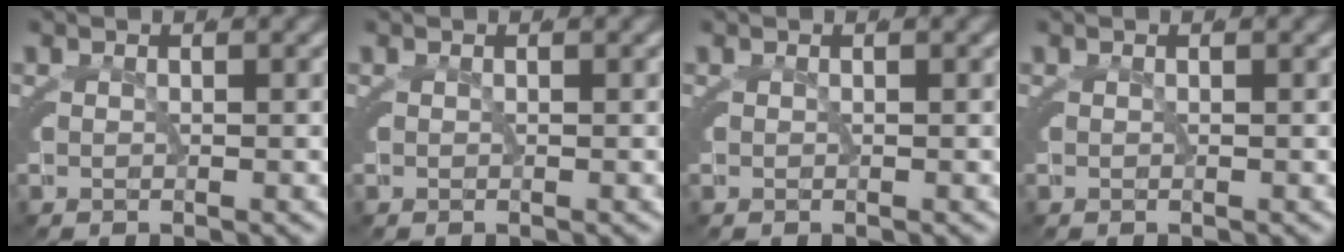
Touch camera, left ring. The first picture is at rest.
{"total": 0.0}
{"total": 0.0}
{"total": 0.0}